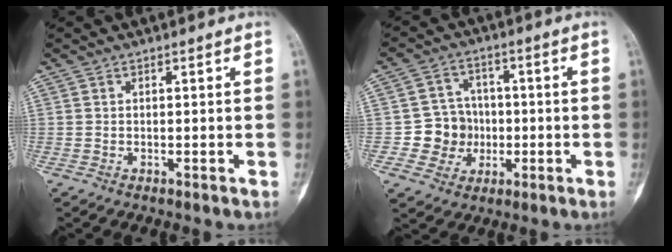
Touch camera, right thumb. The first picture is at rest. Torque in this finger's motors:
{"motor_torque": [0.51, 0.36, 0.55, -0.31, 0.03]}